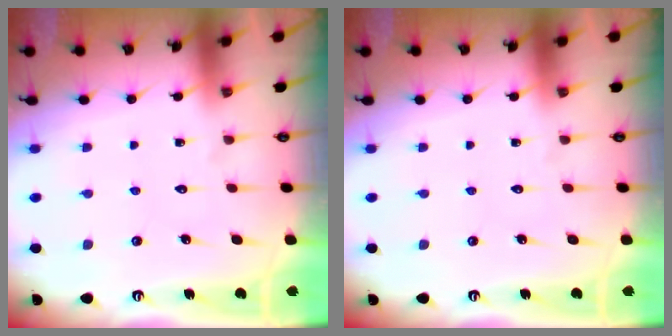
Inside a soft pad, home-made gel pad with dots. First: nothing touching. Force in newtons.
{"total": 0.0}